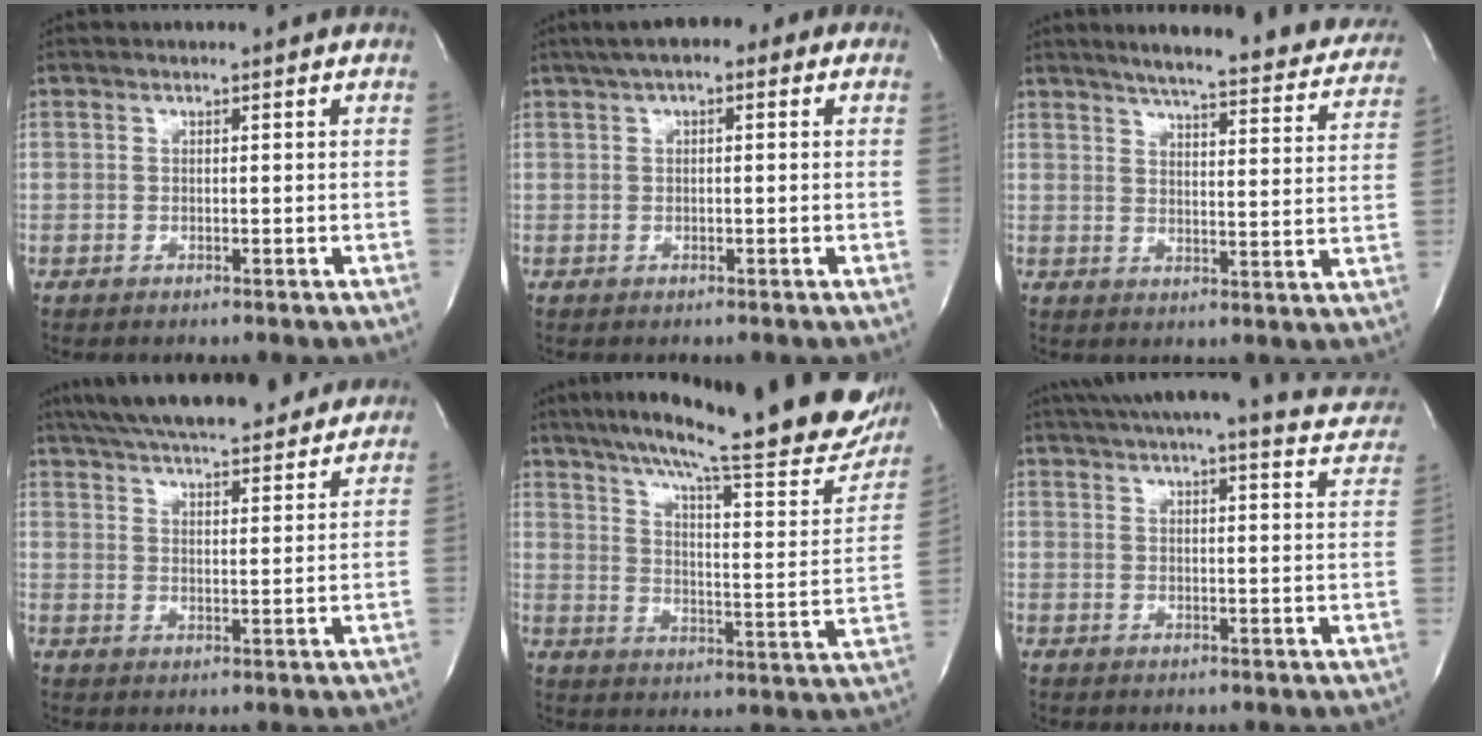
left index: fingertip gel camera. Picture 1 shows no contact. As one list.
[{"total": 5.8, "force": [2.7, 2.3, 4.6], "torque": [-0.079, 0.027, 0.034]}, {"total": 22.9, "force": [20.4, 3.5, 9.9], "torque": [-0.133, -0.045, 0.234]}, {"total": 22.2, "force": [19.5, 4.2, 9.8], "torque": [-0.173, 0.030, 0.272]}, {"total": 30.5, "force": [24.2, 4.1, 18.0], "torque": [-0.263, -0.044, 0.312]}, {"total": 18.7, "force": [17.2, 1.5, 7.2], "torque": [-0.098, -0.034, 0.203]}]